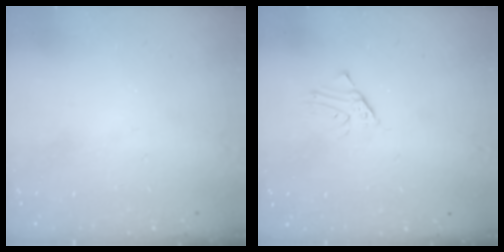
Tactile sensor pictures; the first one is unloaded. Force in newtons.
{"total": 1.6, "press": 1.6, "slide": 0.1}